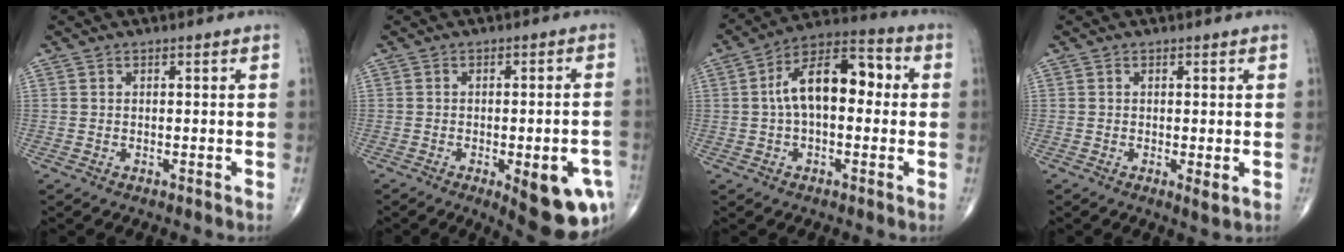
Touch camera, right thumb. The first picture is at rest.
{"total": 13.9, "force": [-5.2, 4.6, 12.0], "torque": [-0.114, 0.012, -0.051]}
{"total": 13.8, "force": [1.1, 7.3, 11.6], "torque": [-0.183, 0.044, 0.005]}
{"total": 1.9, "force": [-0.2, 0.4, 1.8], "torque": [-0.035, -0.009, -0.005]}